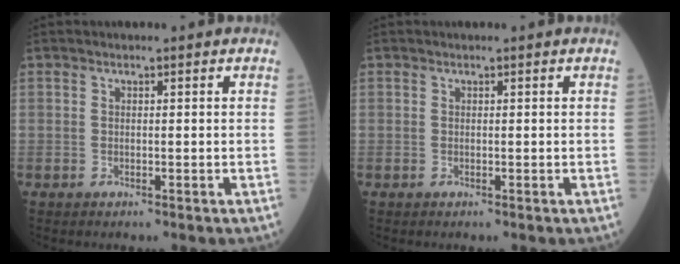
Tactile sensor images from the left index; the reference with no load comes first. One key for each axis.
{"total": 0.0}